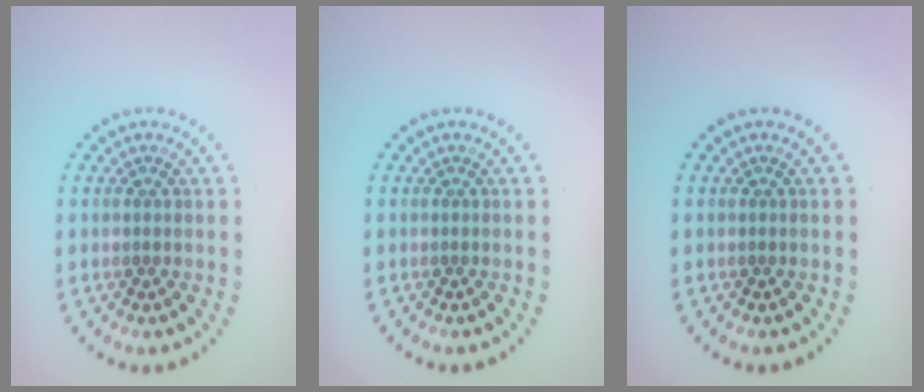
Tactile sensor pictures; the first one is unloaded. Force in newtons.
{"total": 0.0}
{"total": 0.0}